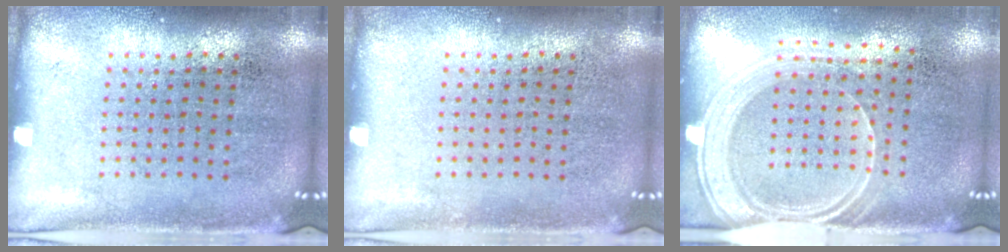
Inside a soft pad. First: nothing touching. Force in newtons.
{"total": 0.0}
{"total": 1.8, "press": 1.5, "slide": 0.9}